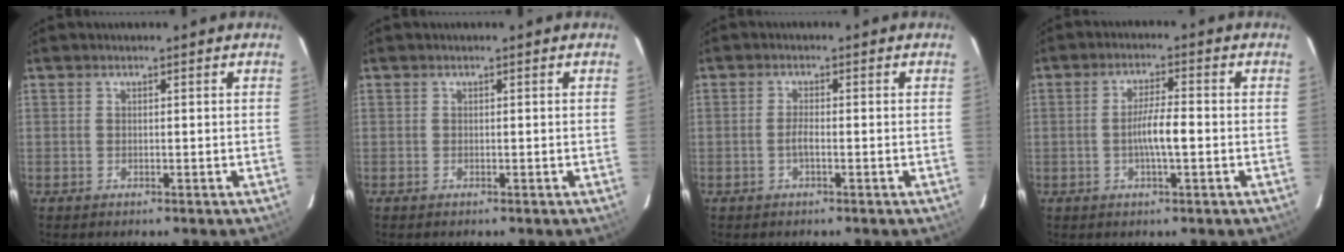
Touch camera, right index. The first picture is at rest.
{"total": 0.0}
{"total": 1.6, "force": [-0.6, 0.2, 1.4], "torque": [-0.028, 0.004, -0.012]}
{"total": 5.1, "force": [-1.1, 0.5, 5.0], "torque": [-0.090, 0.001, -0.018]}